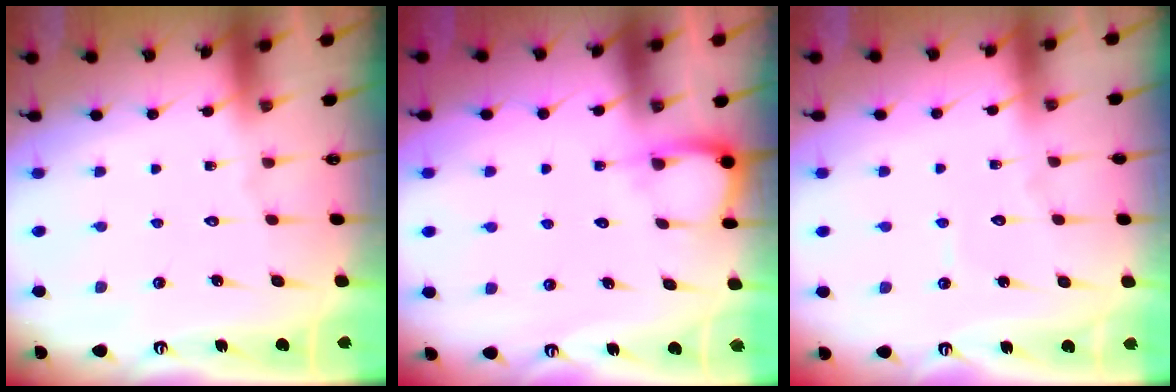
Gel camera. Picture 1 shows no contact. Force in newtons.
{"total": 4.5, "press": 4.5, "slide": 0.4}
{"total": 3.5, "press": 3.4, "slide": 0.4}